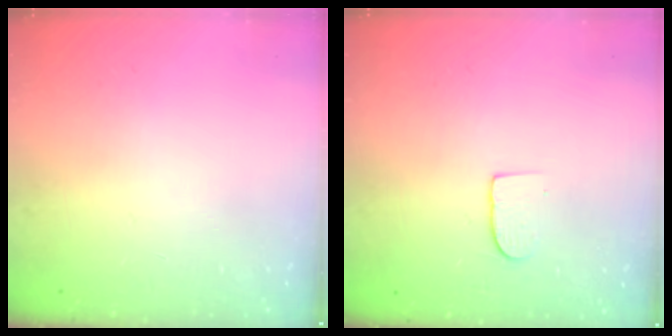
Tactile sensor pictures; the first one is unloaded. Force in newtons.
{"total": 6.8, "press": 6.8, "slide": 0.5}